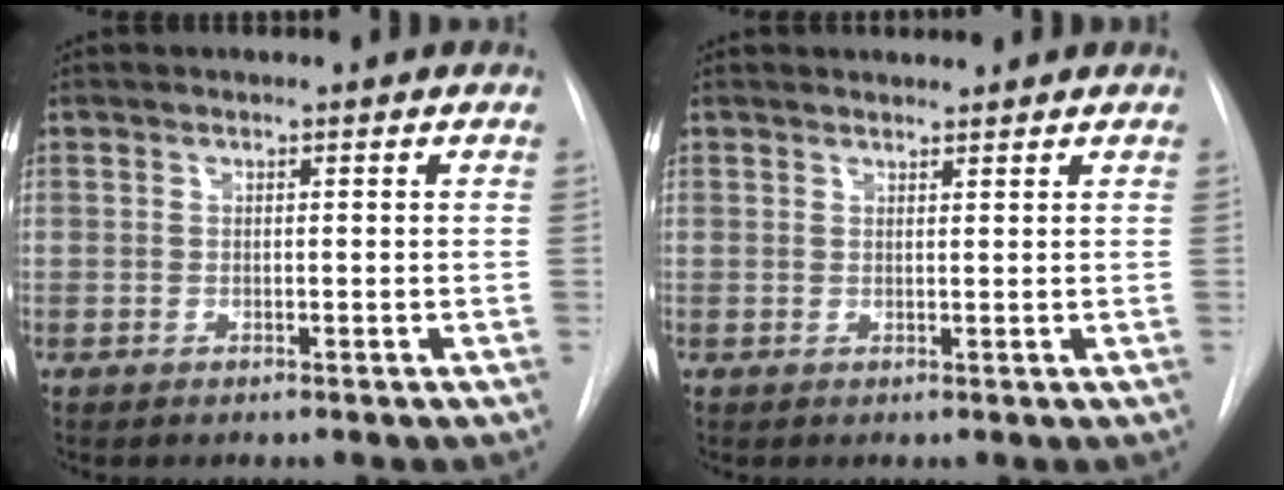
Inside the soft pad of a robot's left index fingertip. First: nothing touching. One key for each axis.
{"total": 2.0, "fx": 2.0, "fy": 0.1, "fz": 0.2, "tx": -0.004, "ty": 0.009, "tz": 0.032}